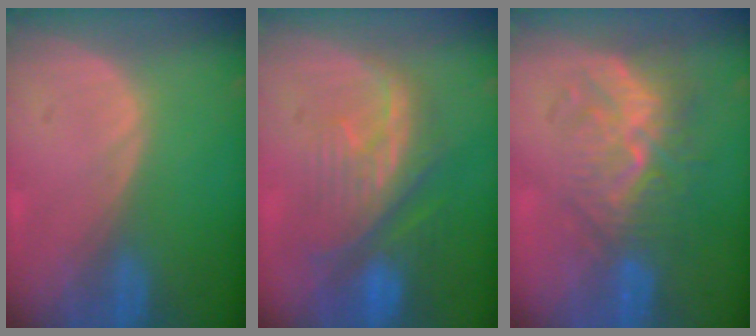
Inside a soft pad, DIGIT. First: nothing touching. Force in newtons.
{"total": 10.0, "press": 9.0, "slide": 4.4}
{"total": 9.6, "press": 8.5, "slide": 4.5}